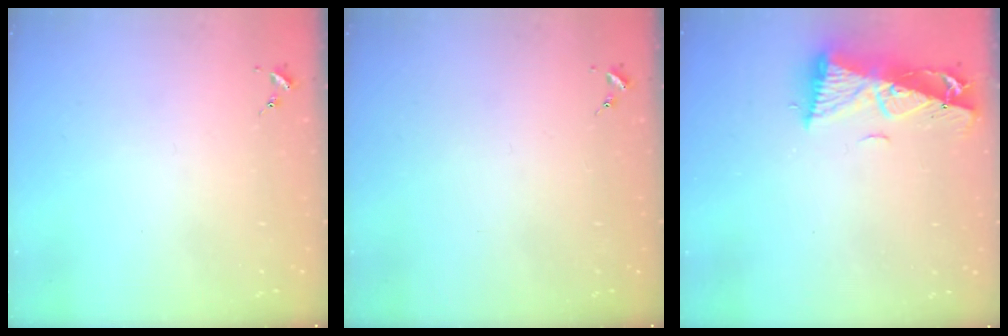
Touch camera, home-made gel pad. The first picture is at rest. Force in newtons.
{"total": 0.0}
{"total": 9.3, "press": 9.3, "slide": 1.1}